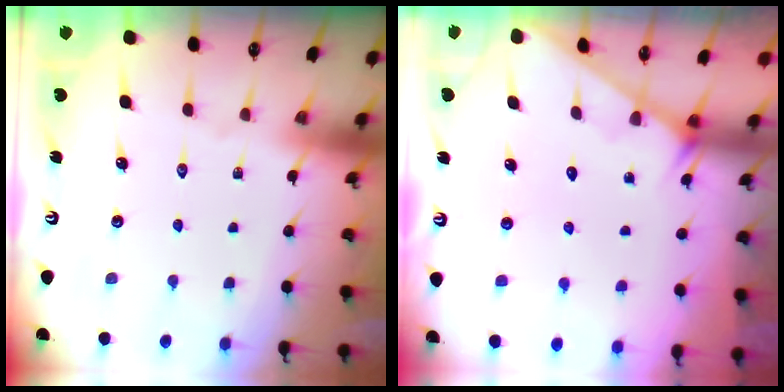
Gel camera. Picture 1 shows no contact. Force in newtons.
{"total": 2.1, "press": 2.1, "slide": 0.2}